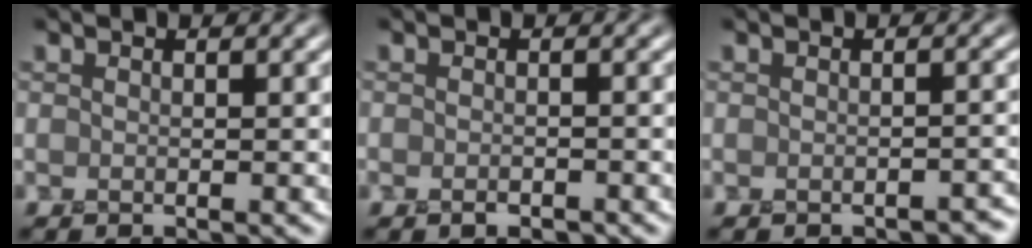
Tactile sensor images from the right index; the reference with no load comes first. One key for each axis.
{"total": 1.2, "fx": -1.0, "fy": 0.4, "fz": 0.5, "tx": -0.010, "ty": -0.003, "tz": -0.016}
{"total": 1.3, "fx": -1.2, "fy": 0.3, "fz": 0.5, "tx": -0.004, "ty": -0.003, "tz": -0.013}